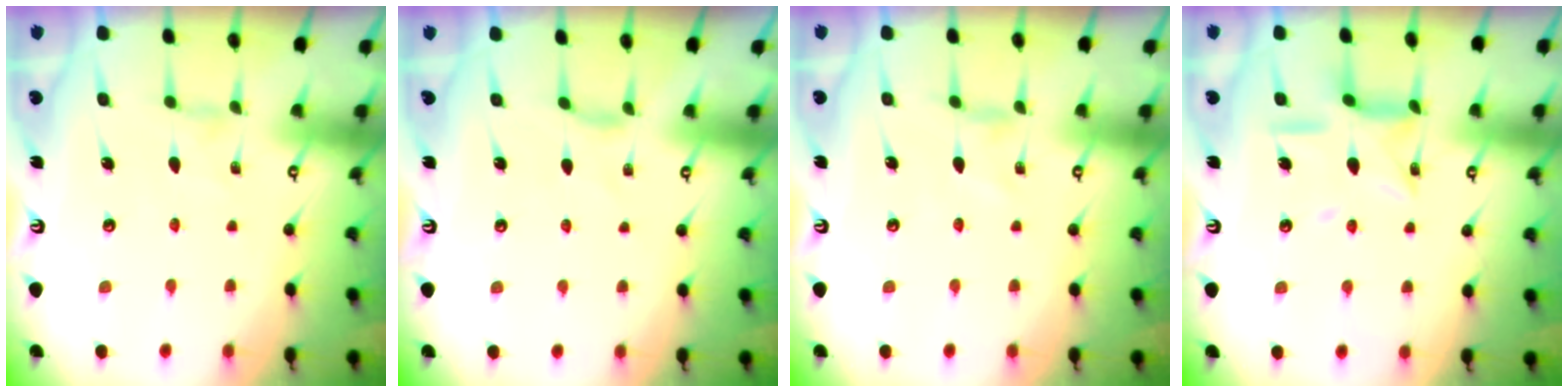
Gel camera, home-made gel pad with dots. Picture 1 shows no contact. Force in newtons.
{"total": 0.0}
{"total": 1.0, "press": 1.0, "slide": 0.3}
{"total": 11.0, "press": 10.9, "slide": 0.8}